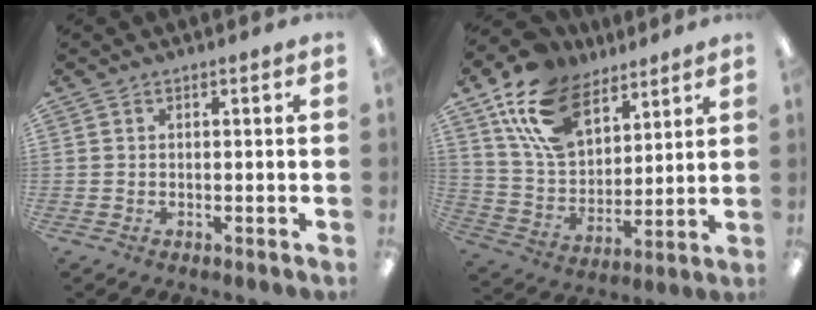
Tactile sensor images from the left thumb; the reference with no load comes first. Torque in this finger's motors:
{"motor_torque": [0.93, 0.92, 1.36, -1.42, 0.33]}